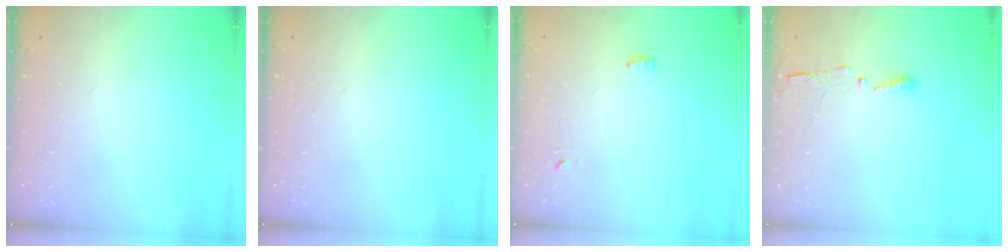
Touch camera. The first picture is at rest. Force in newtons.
{"total": 0.0}
{"total": 2.8, "press": 2.7, "slide": 0.6}
{"total": 2.9, "press": 2.9, "slide": 0.4}